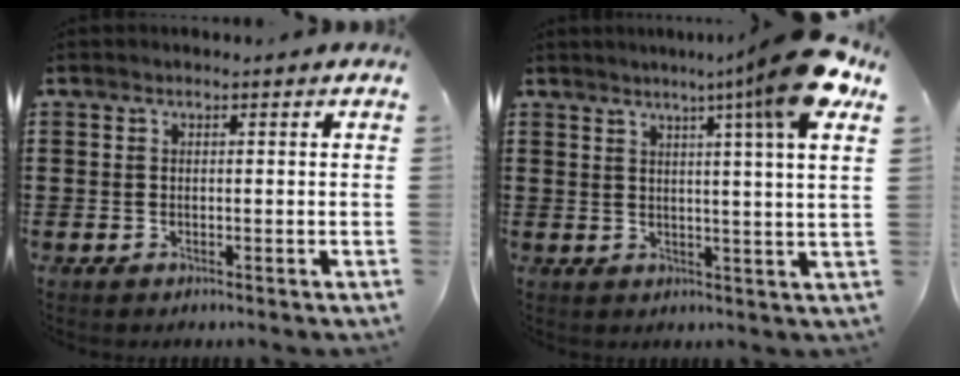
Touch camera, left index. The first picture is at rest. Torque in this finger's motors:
{"motor_torque": [1.07, -1.06, 0.49, 0.21]}